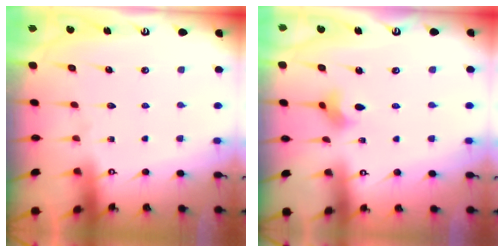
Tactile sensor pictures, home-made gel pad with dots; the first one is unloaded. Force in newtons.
{"total": 2.8, "press": 2.7, "slide": 0.4}